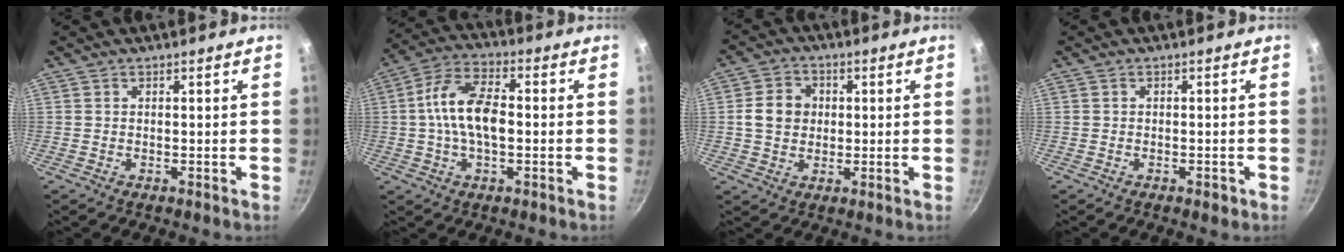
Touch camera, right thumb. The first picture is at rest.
{"total": 11.4, "force": [-0.2, 5.9, 9.7], "torque": [-0.176, 0.030, -0.014]}
{"total": 8.4, "force": [0.9, 7.1, 4.4], "torque": [-0.054, 0.009, 0.006]}
{"total": 1.5, "force": [-0.8, 0.9, 1.0], "torque": [-0.010, 0.010, -0.007]}